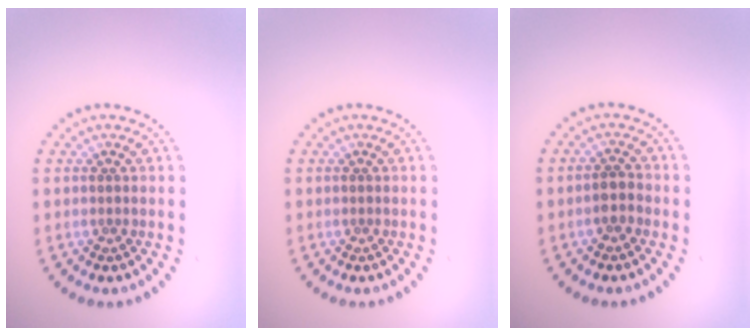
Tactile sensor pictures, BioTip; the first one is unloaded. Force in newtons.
{"total": 0.0}
{"total": 1.8, "press": 1.6, "slide": 0.8}